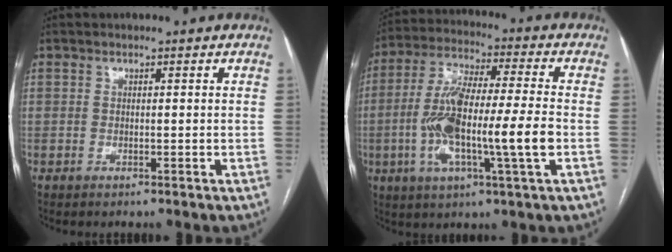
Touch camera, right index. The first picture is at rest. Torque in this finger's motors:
{"motor_torque": [1.73, -0.41, 1.00, 0.21]}